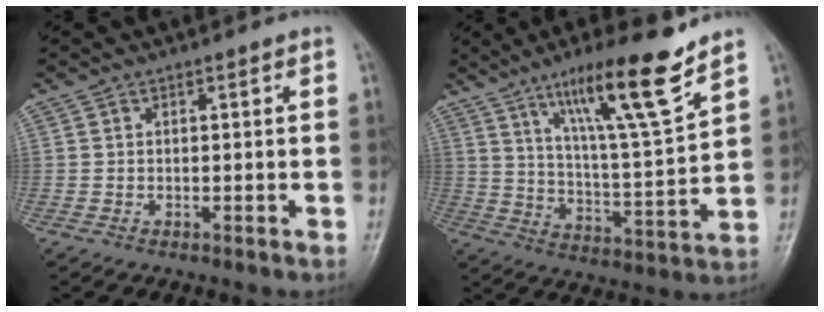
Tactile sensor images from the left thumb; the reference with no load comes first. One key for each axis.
{"total": 16.5, "fx": 10.8, "fy": 1.7, "fz": 12.3, "tx": -0.196, "ty": -0.062, "tz": 0.185}